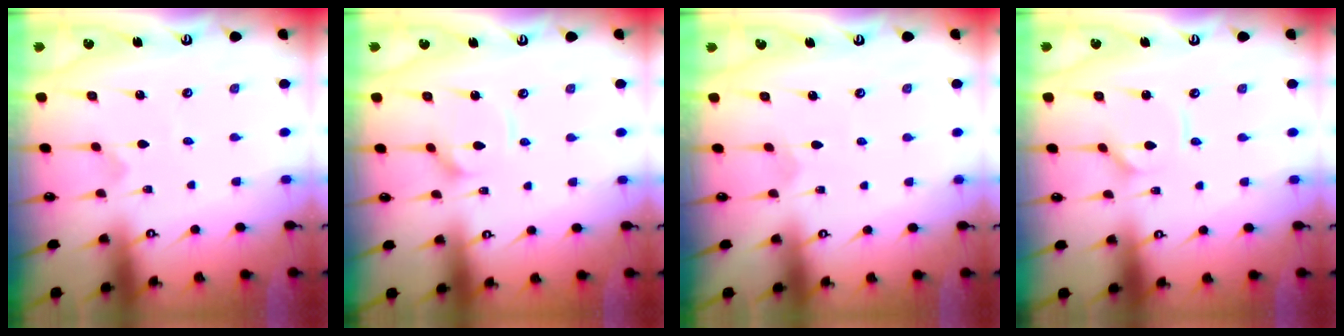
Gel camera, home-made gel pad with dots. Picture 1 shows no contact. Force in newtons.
{"total": 2.7, "press": 2.7, "slide": 0.3}
{"total": 0.9, "press": 0.9, "slide": 0.0}
{"total": 1.3, "press": 1.2, "slide": 0.1}